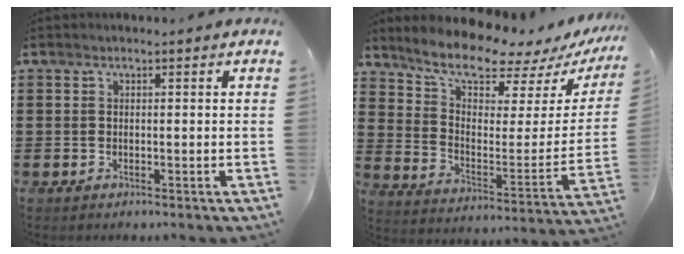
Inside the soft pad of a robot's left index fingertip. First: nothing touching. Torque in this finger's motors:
{"motor_torque": [0.88, -1.05, 0.88, 0.21]}